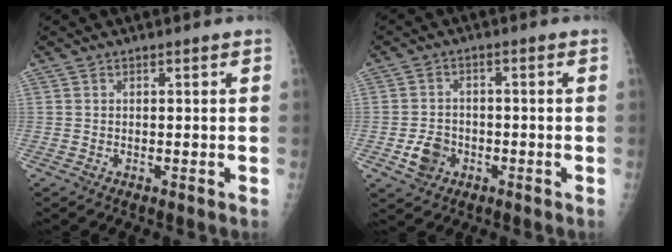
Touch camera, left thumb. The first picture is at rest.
{"total": 5.0, "force": [-1.9, 4.1, 2.3], "torque": [-0.030, 0.012, -0.030]}